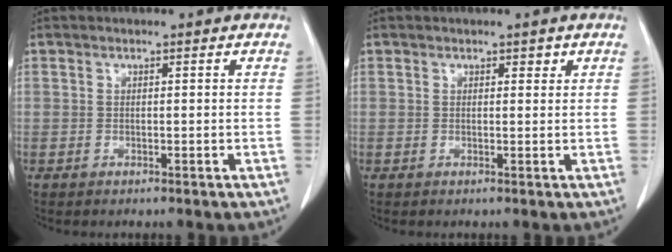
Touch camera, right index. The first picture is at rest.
{"total": 1.3, "force": [0.7, 0.9, 0.6], "torque": [-0.013, 0.007, 0.012]}